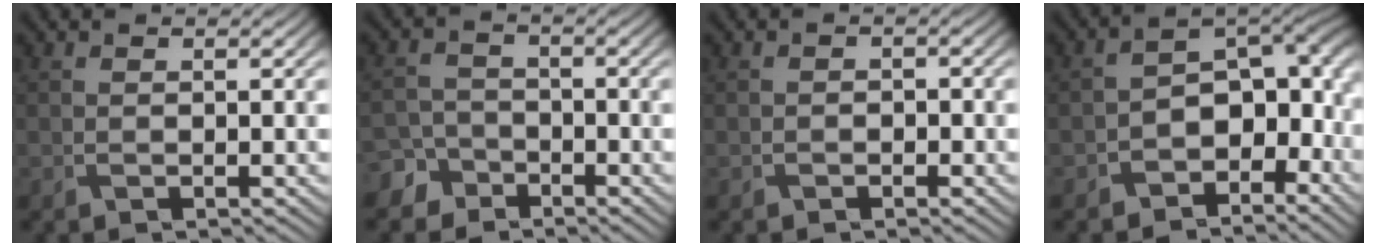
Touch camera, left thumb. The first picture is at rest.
{"total": 4.6, "force": [-3.5, 3.0, 0.7], "torque": [-0.005, -0.002, -0.075]}
{"total": 1.0, "force": [-0.5, 0.7, 0.4], "torque": [-0.004, -0.002, -0.009]}
{"total": 9.3, "force": [-3.7, 5.7, 6.3], "torque": [-0.090, -0.019, -0.066]}